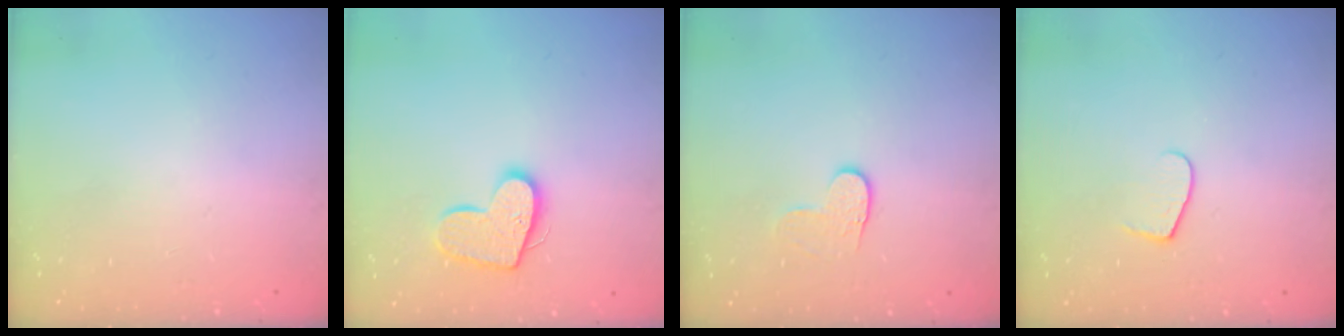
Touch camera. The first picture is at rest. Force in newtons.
{"total": 13.0, "press": 13.0, "slide": 0.9}
{"total": 3.6, "press": 3.6, "slide": 0.4}
{"total": 5.5, "press": 5.5, "slide": 0.5}